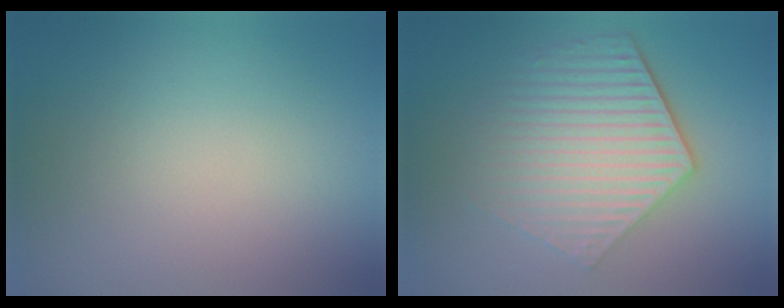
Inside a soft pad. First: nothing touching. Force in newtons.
{"total": 6.1, "press": 4.4, "slide": 4.2}